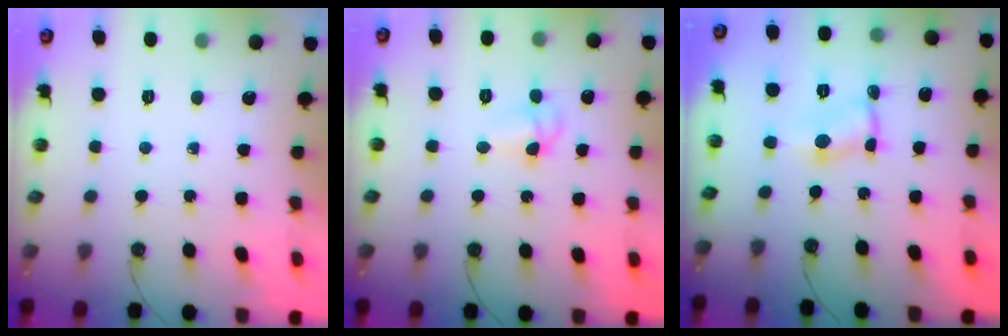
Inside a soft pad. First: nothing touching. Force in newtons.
{"total": 5.4, "press": 5.4, "slide": 0.6}
{"total": 1.0, "press": 0.8, "slide": 0.5}